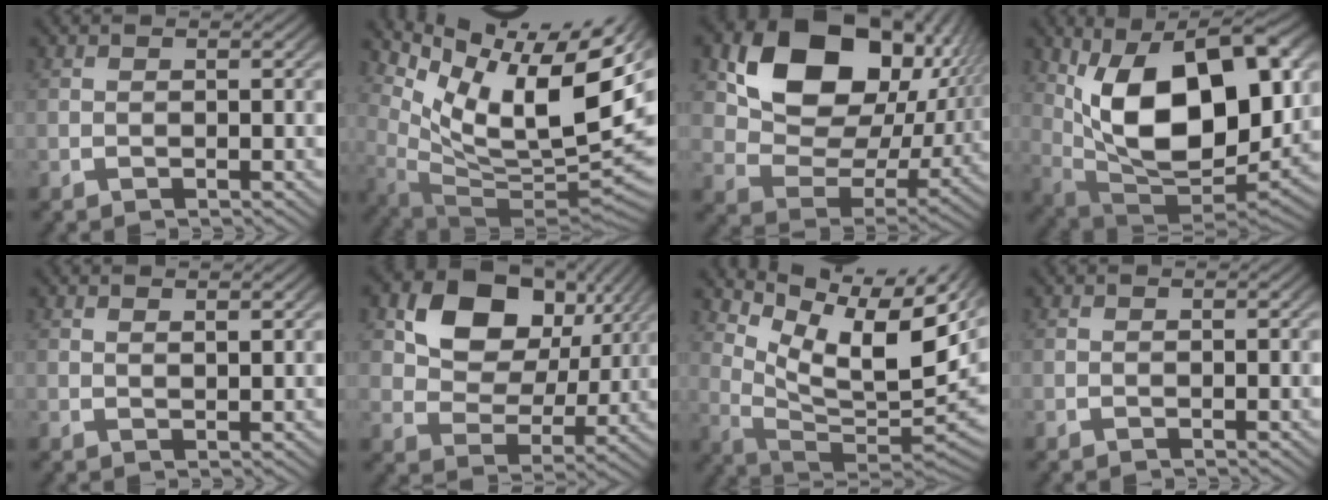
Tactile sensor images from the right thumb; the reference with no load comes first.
{"total": 18.7, "force": [3.4, 10.9, 14.9], "torque": [-0.230, -0.040, 0.075]}
{"total": 15.1, "force": [3.7, 10.0, 10.8], "torque": [-0.200, -0.009, 0.060]}
{"total": 17.5, "force": [0.8, 10.2, 14.2], "torque": [-0.260, -0.049, 0.039]}
{"total": 0.9, "force": [0.9, 0.1, 0.2], "torque": [-0.002, 0.000, 0.020]}
{"total": 11.5, "force": [4.6, 7.6, 7.2], "torque": [-0.133, 0.006, 0.068]}
{"total": 16.4, "force": [4.2, 9.8, 12.4], "torque": [-0.193, -0.020, 0.069]}
{"total": 0.0}